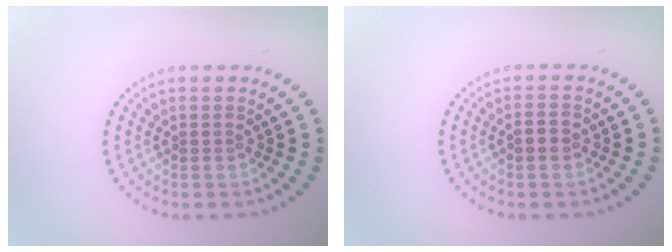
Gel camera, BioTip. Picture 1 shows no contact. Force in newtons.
{"total": 1.5, "press": 1.4, "slide": 0.3}